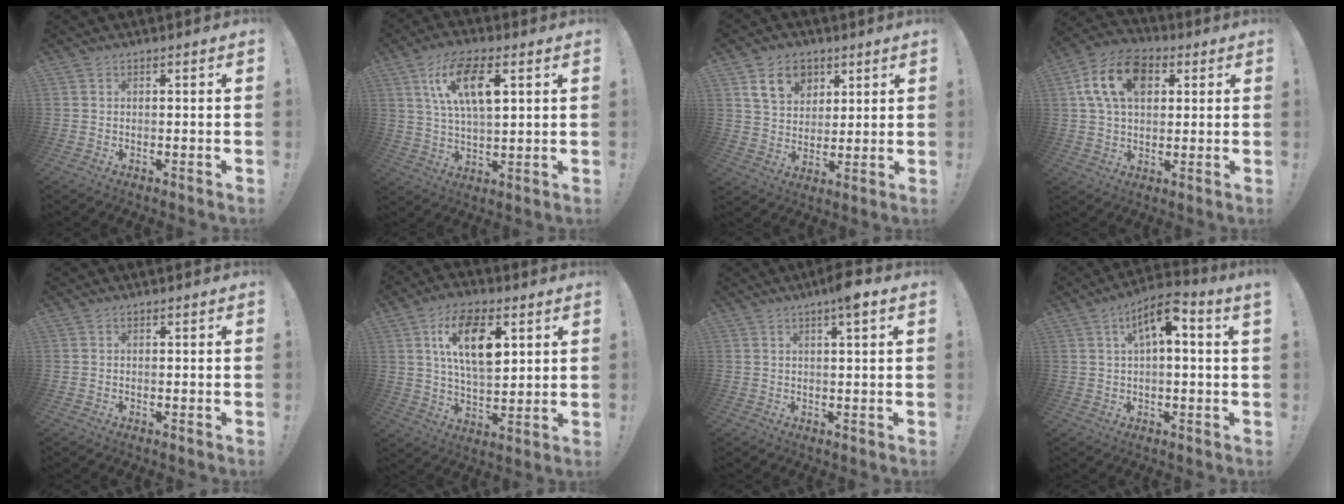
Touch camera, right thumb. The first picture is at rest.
{"total": 13.0, "force": [5.5, 5.6, 10.4], "torque": [-0.188, 0.005, 0.098]}
{"total": 12.3, "force": [5.9, 9.3, 5.5], "torque": [-0.083, -0.019, 0.116]}
{"total": 15.0, "force": [4.9, 10.2, 9.9], "torque": [-0.175, 0.004, 0.095]}
{"total": 0.0}
{"total": 15.3, "force": [5.3, 7.7, 12.1], "torque": [-0.212, 0.000, 0.089]}
{"total": 4.9, "force": [2.7, 0.1, 4.1], "torque": [-0.058, -0.009, 0.037]}
{"total": 7.8, "force": [2.4, 1.8, 7.2], "torque": [-0.115, -0.005, 0.036]}